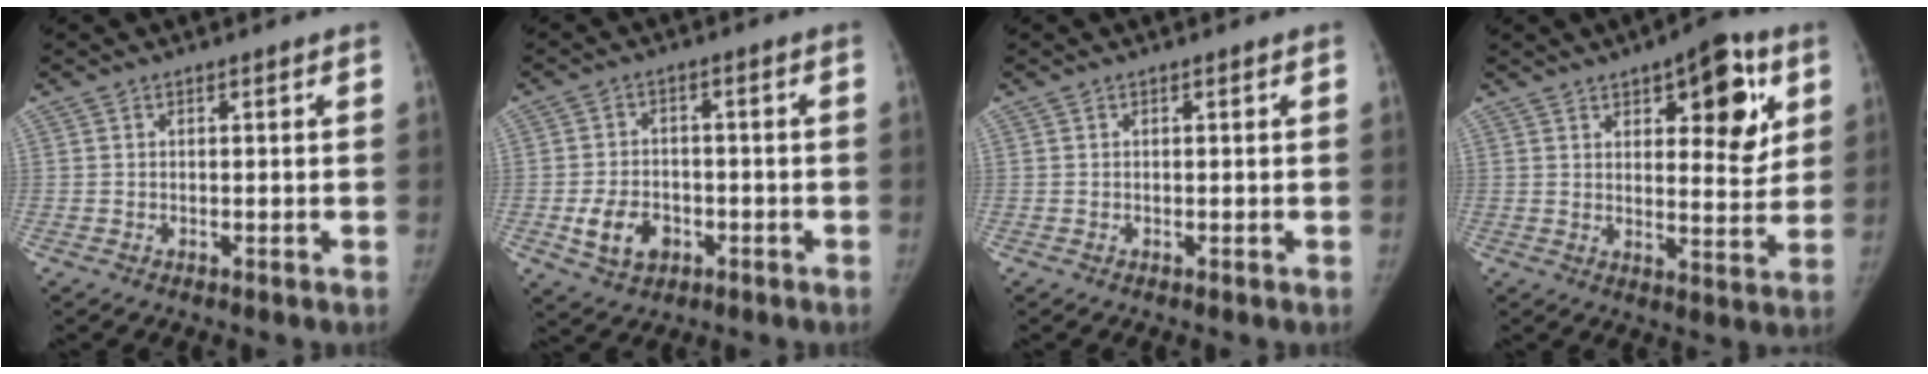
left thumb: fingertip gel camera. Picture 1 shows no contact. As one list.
[{"total": 7.5, "force": [-2.6, 5.5, 4.3], "torque": [-0.064, 0.013, -0.040]}, {"total": 0.0}, {"total": 14.4, "force": [6.1, 6.1, 11.5], "torque": [-0.106, -0.022, 0.078]}]